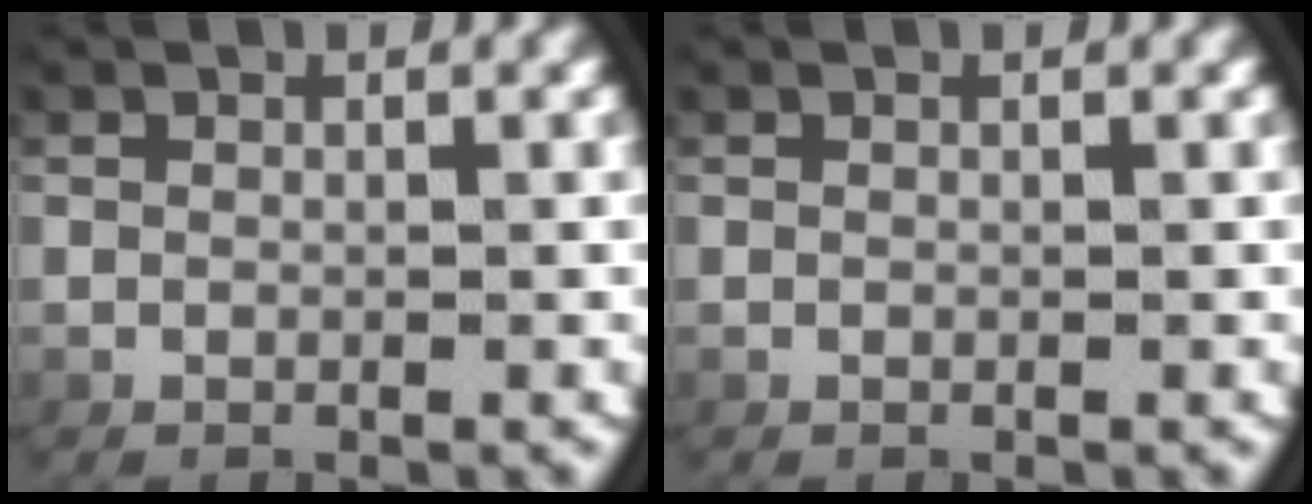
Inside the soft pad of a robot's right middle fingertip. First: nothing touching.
{"total": 0.0}